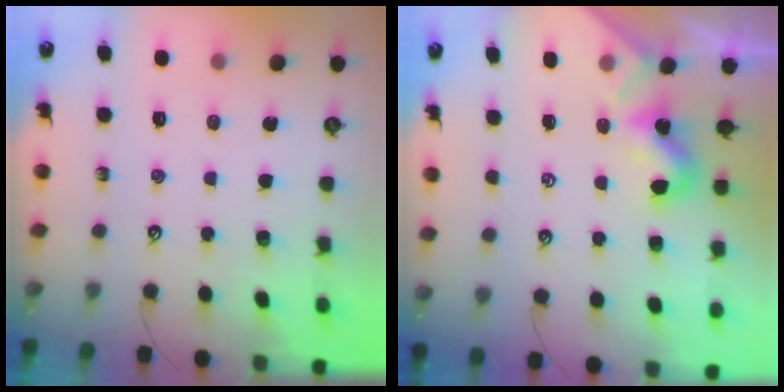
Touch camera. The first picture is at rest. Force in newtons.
{"total": 1.8, "press": 1.8, "slide": 0.4}